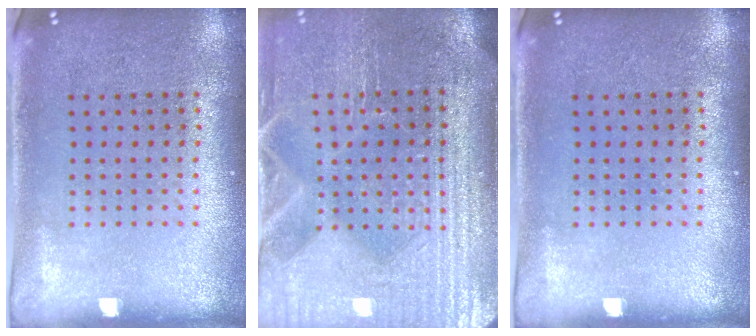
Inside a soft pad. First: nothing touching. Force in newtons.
{"total": 4.2, "press": 3.9, "slide": 1.4}
{"total": 0.0}